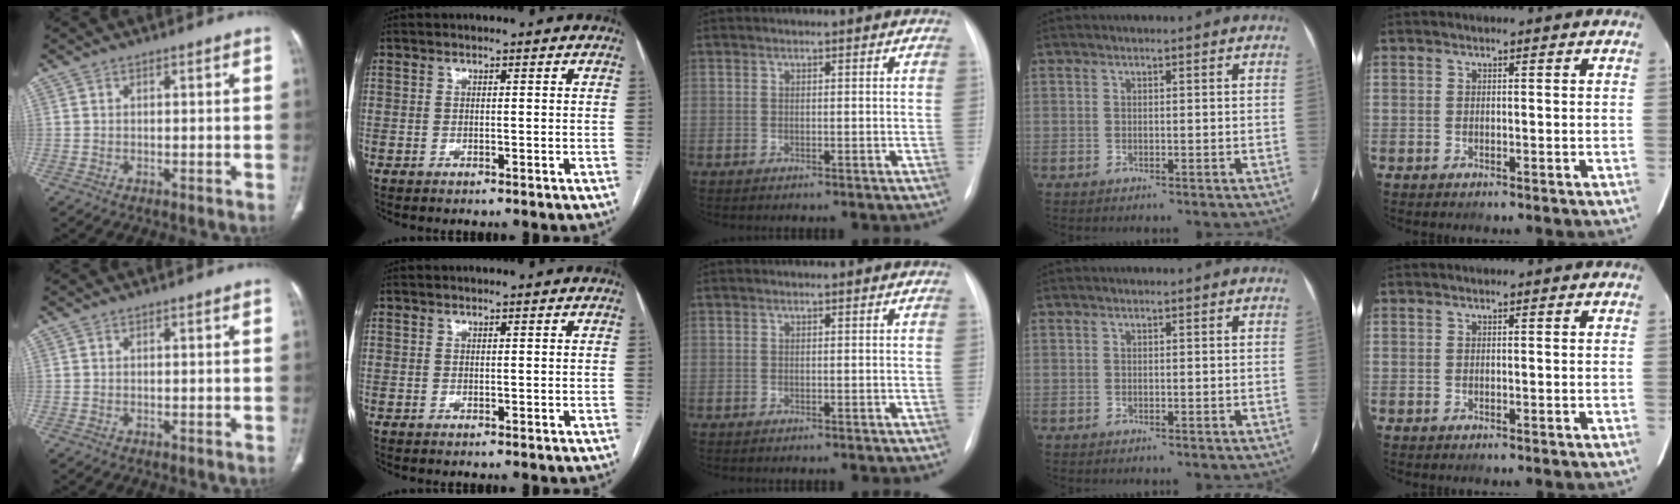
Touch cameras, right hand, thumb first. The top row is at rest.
{}